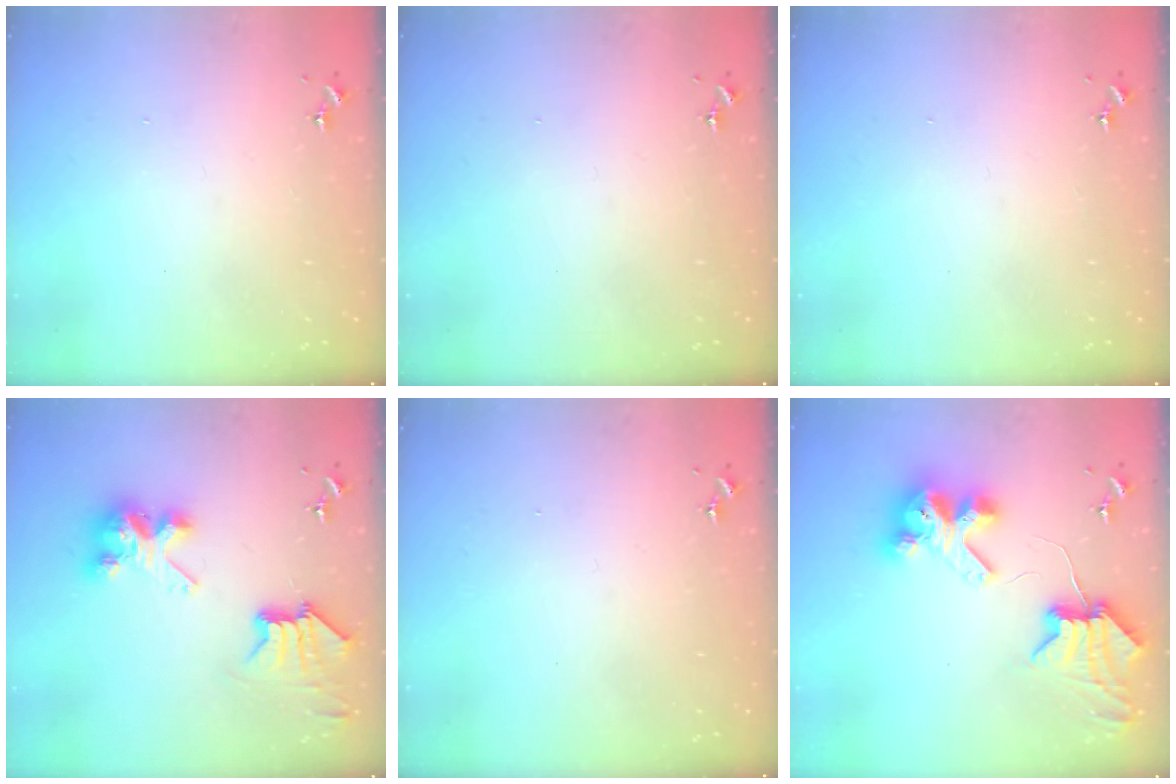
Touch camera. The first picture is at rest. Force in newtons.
{"total": 0.0}
{"total": 0.0}
{"total": 9.2, "press": 9.2, "slide": 0.7}
{"total": 0.0}
{"total": 9.4, "press": 9.4, "slide": 1.2}